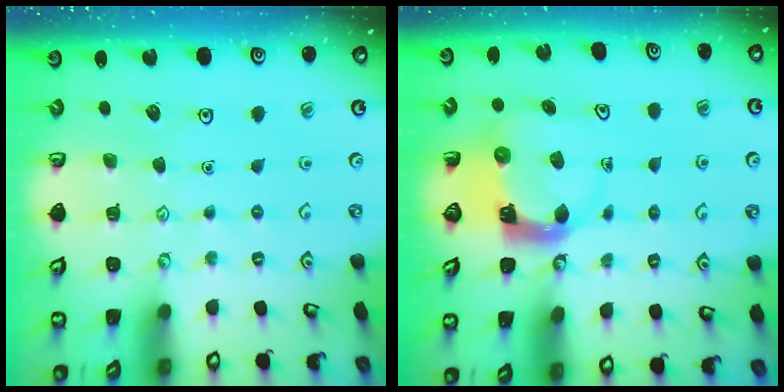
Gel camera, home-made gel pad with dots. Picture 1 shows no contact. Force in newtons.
{"total": 4.0, "press": 4.0, "slide": 0.5}